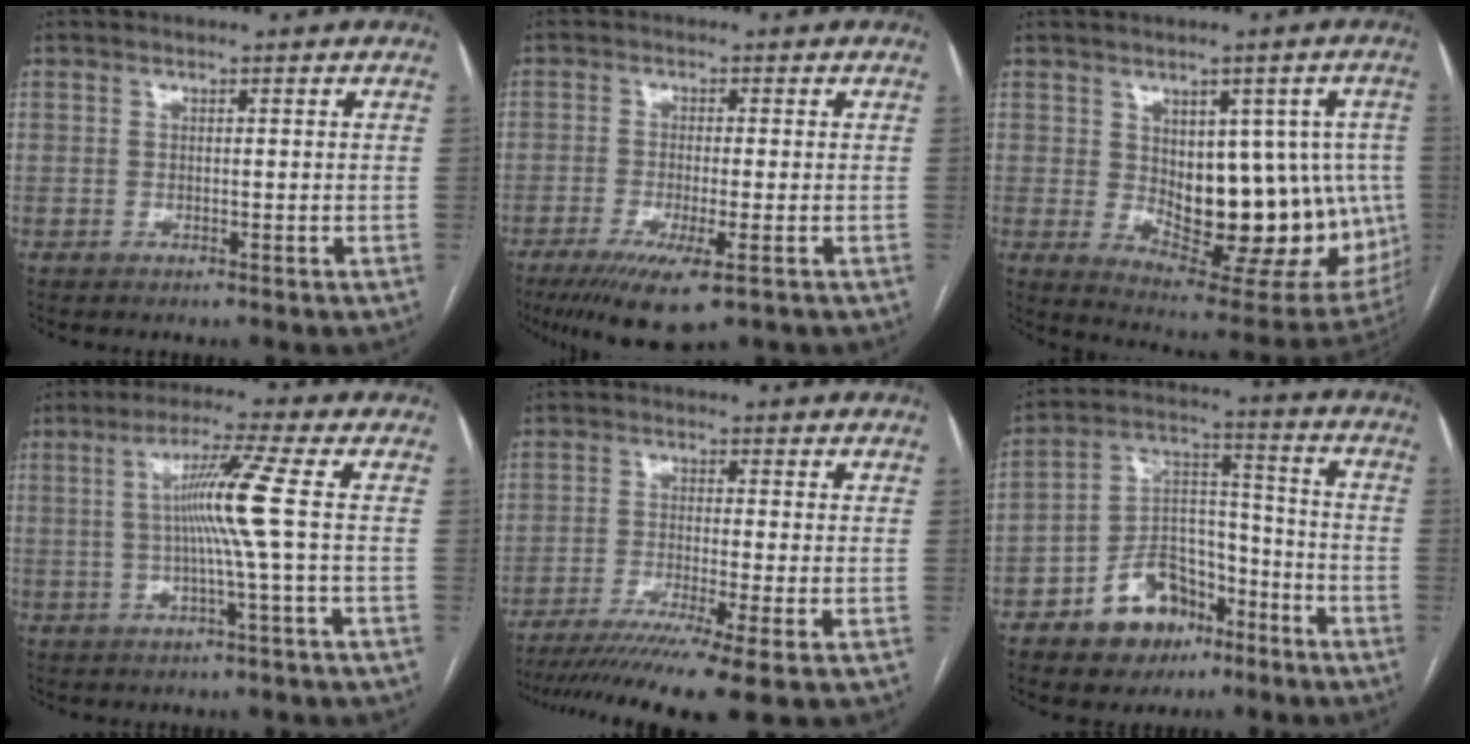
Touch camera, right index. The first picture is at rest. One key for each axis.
{"total": 8.0, "fx": -4.2, "fy": 1.0, "fz": 6.7, "tx": -0.120, "ty": -0.023, "tz": -0.066}
{"total": 19.0, "fx": -0.5, "fy": 9.1, "fz": 16.7, "tx": -0.180, "ty": 0.007, "tz": 0.025}
{"total": 7.6, "fx": 0.2, "fy": -2.1, "fz": 7.3, "tx": -0.136, "ty": 0.007, "tz": 0.010}
{"total": 12.7, "fx": -9.4, "fy": -1.4, "fz": 8.5, "tx": -0.132, "ty": -0.033, "tz": -0.146}
{"total": 12.4, "fx": -7.1, "fy": 7.9, "fz": 6.3, "tx": -0.112, "ty": 0.034, "tz": -0.113}